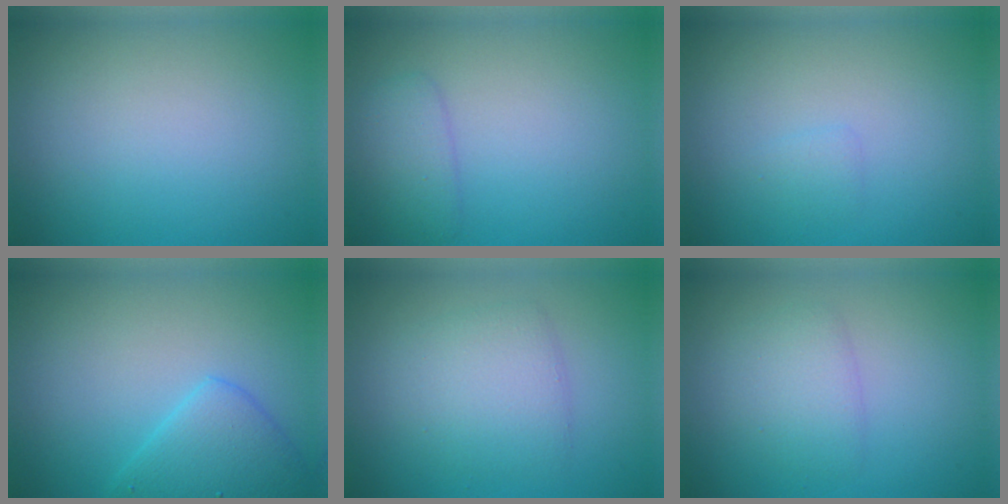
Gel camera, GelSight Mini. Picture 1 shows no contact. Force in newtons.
{"total": 2.1, "press": 2.1, "slide": 0.1}
{"total": 0.8, "press": 0.8, "slide": 0.1}
{"total": 3.6, "press": 3.6, "slide": 0.1}
{"total": 3.5, "press": 3.5, "slide": 0.2}
{"total": 2.4, "press": 2.4, "slide": 0.1}